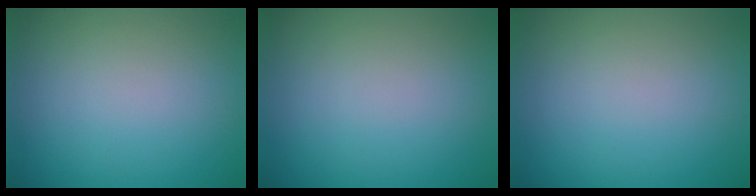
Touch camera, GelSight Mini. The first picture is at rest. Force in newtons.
{"total": 0.0}
{"total": 0.0}